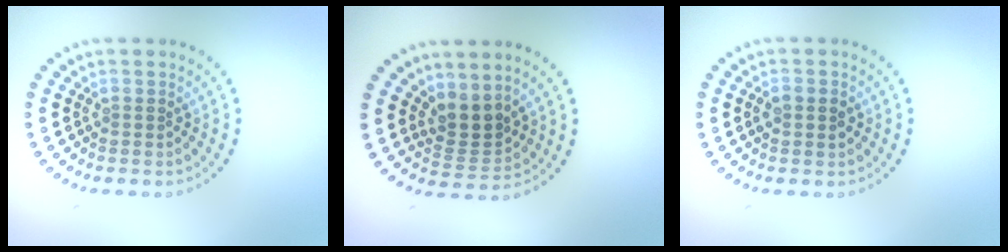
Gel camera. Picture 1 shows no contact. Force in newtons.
{"total": 2.8, "press": 2.1, "slide": 1.8}
{"total": 2.0, "press": 2.0, "slide": 0.0}